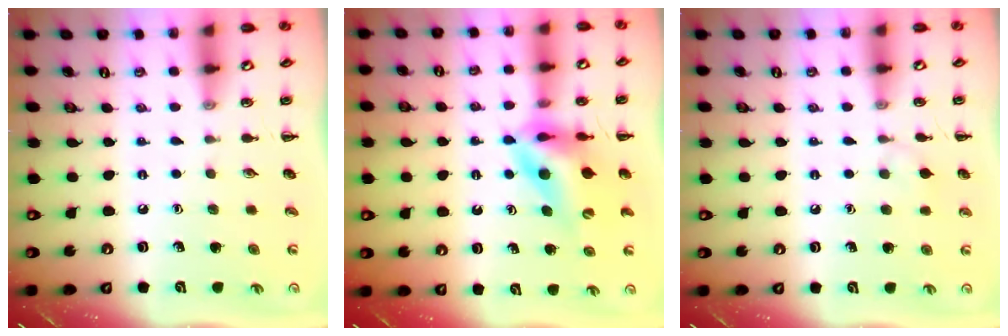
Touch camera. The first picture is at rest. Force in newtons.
{"total": 11.5, "press": 10.9, "slide": 3.5}
{"total": 5.6, "press": 5.3, "slide": 1.6}